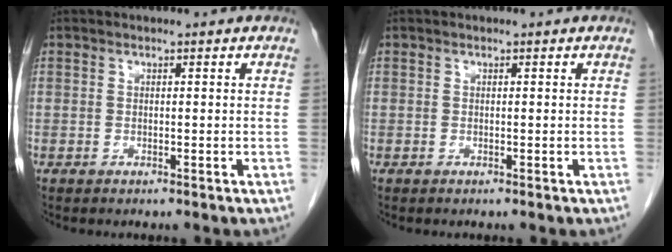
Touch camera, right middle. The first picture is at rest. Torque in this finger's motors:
{"motor_torque": [-0.01, -0.01, 0.00, 0.00]}